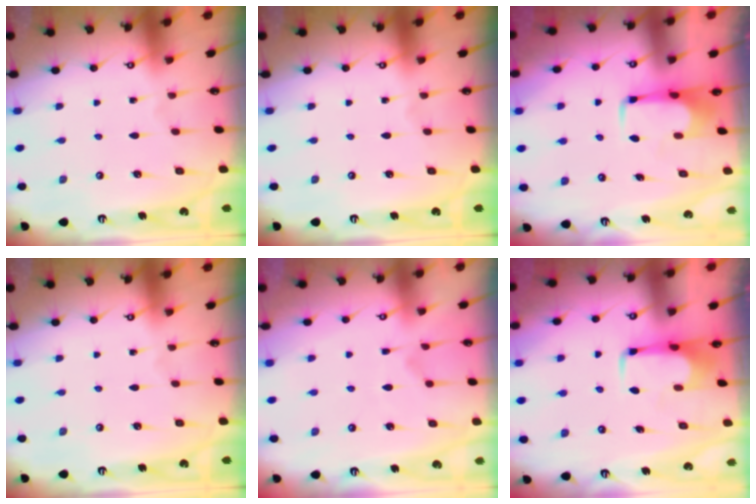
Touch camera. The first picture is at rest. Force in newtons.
{"total": 0.0}
{"total": 1.5, "press": 1.5, "slide": 0.2}
{"total": 0.0}
{"total": 3.7, "press": 3.5, "slide": 1.2}
{"total": 1.5, "press": 1.5, "slide": 0.2}